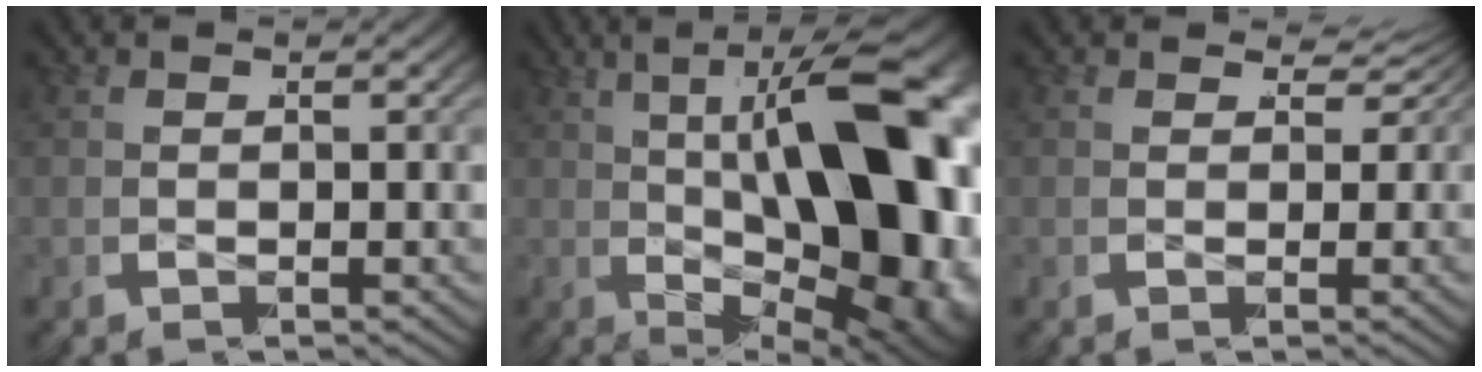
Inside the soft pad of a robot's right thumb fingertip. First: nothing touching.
{"total": 22.2, "force": [-2.5, 10.2, 19.6], "torque": [-0.285, -0.019, -0.019]}
{"total": 2.4, "force": [1.1, 1.4, 1.6], "torque": [-0.025, -0.002, 0.017]}